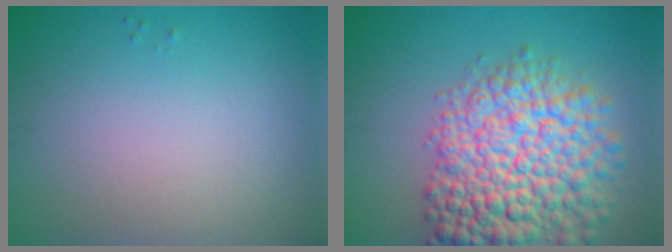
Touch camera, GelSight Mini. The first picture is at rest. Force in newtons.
{"total": 10.3, "press": 10.3, "slide": 0.4}